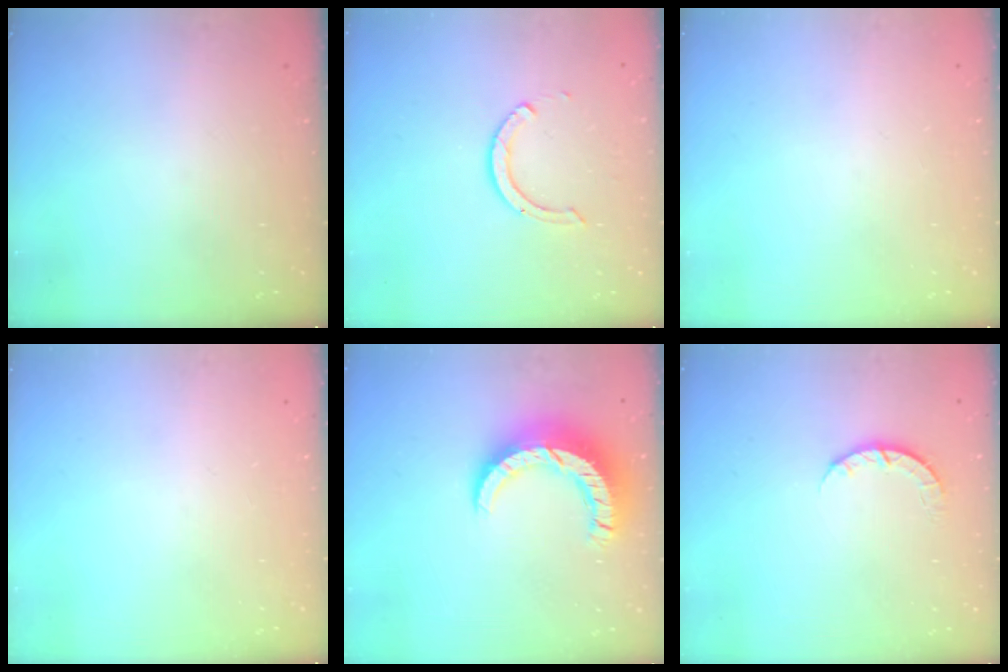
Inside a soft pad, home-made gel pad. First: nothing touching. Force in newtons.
{"total": 7.0, "press": 6.9, "slide": 0.8}
{"total": 0.0}
{"total": 0.0}
{"total": 12.0, "press": 12.0, "slide": 1.2}
{"total": 3.4, "press": 3.4, "slide": 0.4}